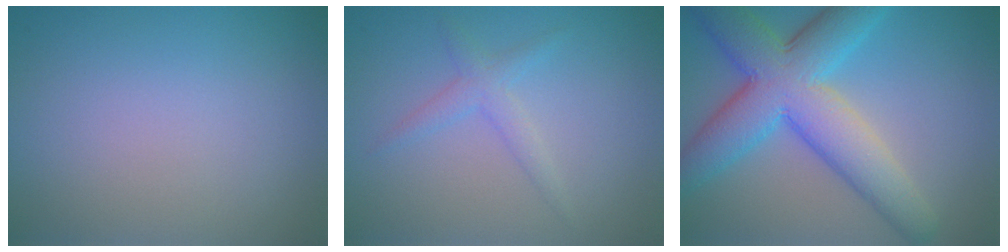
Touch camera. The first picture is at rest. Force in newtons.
{"total": 1.7, "press": 1.7, "slide": 0.1}
{"total": 9.2, "press": 9.2, "slide": 0.3}